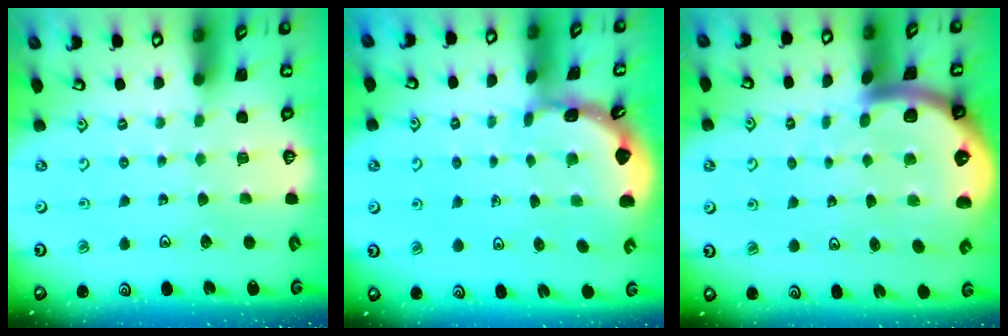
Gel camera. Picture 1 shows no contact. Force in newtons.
{"total": 1.7, "press": 1.7, "slide": 0.2}
{"total": 6.5, "press": 6.4, "slide": 1.0}